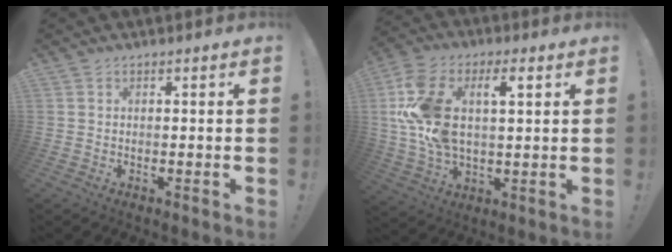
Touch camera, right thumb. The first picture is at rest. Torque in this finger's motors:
{"motor_torque": [2.49, 2.52, 1.33, -0.82, 0.46]}